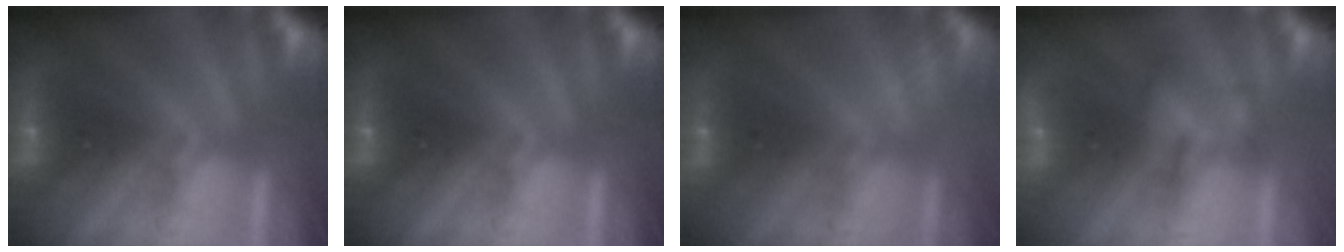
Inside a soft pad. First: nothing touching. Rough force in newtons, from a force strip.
{"total": 0.0}
{"total": 2.1}
{"total": 2.0}